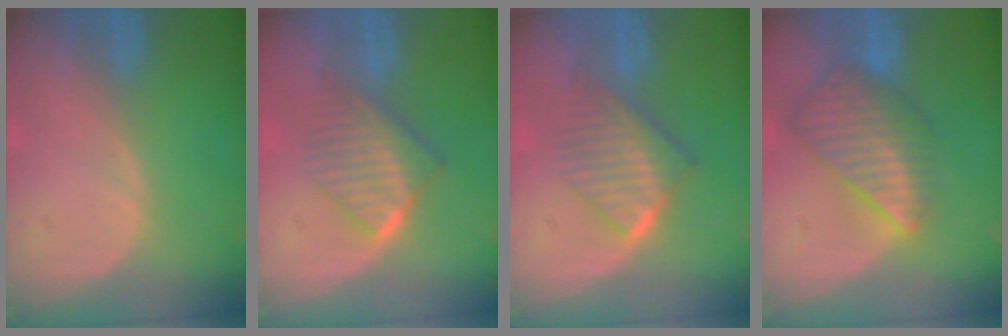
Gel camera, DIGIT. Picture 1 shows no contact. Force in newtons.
{"total": 6.7, "press": 6.1, "slide": 2.8}
{"total": 6.7, "press": 6.1, "slide": 2.8}
{"total": 8.7, "press": 7.6, "slide": 4.3}